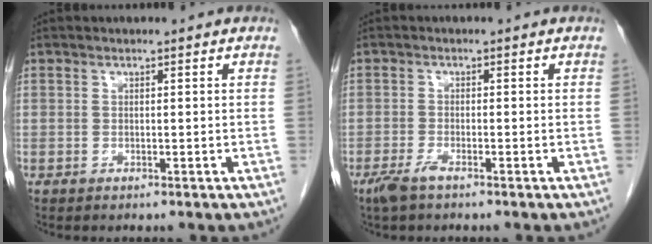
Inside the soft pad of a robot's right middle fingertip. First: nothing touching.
{"total": 2.6, "force": [-1.9, 0.4, 1.8], "torque": [-0.043, -0.005, -0.038]}